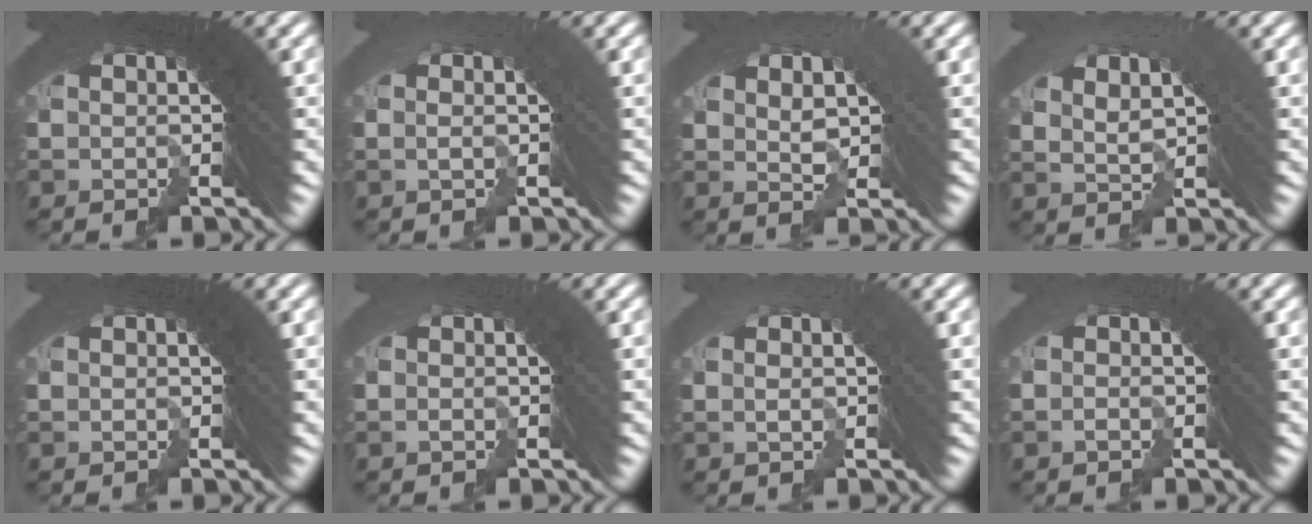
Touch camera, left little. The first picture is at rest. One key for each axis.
{"total": 1.1, "fx": -0.8, "fy": -0.7, "fz": 0.2, "tx": 0.007, "ty": 0.010, "tz": -0.017}
{"total": 2.2, "fx": 1.0, "fy": 0.6, "fz": 1.9, "tx": -0.010, "ty": 0.009, "tz": 0.020}
{"total": 1.7, "fx": 0.7, "fy": 0.2, "fz": 1.6, "tx": -0.008, "ty": 0.007, "tz": 0.020}
{"total": 0.0}
{"total": 1.2, "fx": -1.2, "fy": -0.2, "fz": -0.3, "tx": 0.013, "ty": 0.009, "tz": -0.027}
{"total": 0.9, "fx": -0.5, "fy": -0.7, "fz": 0.3, "tx": 0.009, "ty": 0.011, "tz": -0.010}
{"total": 1.7, "fx": -1.5, "fy": -0.5, "fz": -0.5, "tx": 0.019, "ty": 0.010, "tz": -0.034}